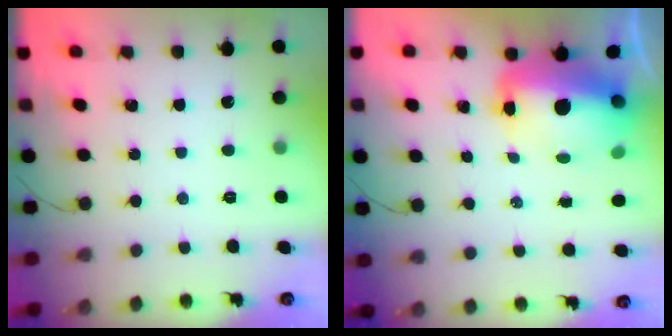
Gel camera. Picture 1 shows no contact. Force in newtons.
{"total": 15.8, "press": 15.5, "slide": 3.5}